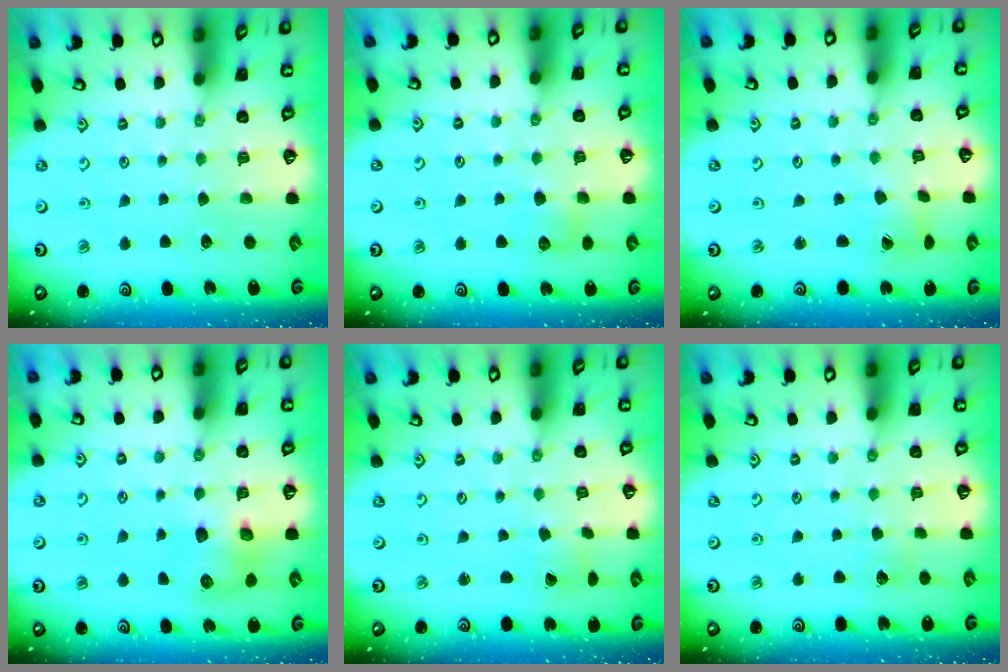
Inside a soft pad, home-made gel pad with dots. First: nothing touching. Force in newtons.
{"total": 5.3, "press": 5.3, "slide": 0.6}
{"total": 2.2, "press": 2.2, "slide": 0.3}
{"total": 7.3, "press": 7.3, "slide": 0.4}
{"total": 1.8, "press": 1.8, "slide": 0.2}
{"total": 3.4, "press": 3.4, "slide": 0.3}